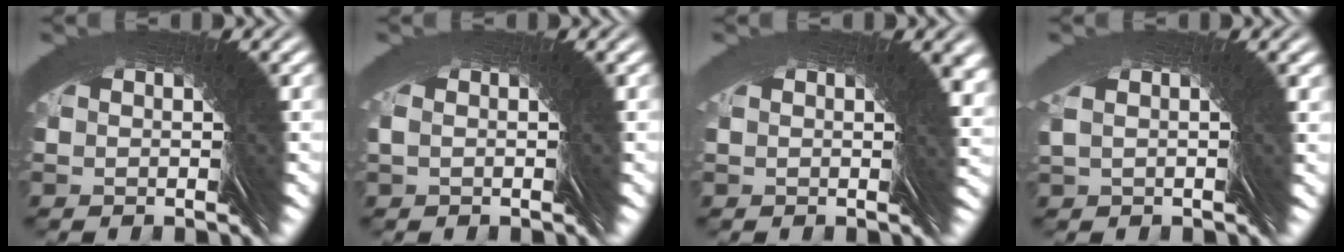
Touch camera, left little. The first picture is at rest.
{"total": 0.8, "force": [0.4, -0.6, -0.2], "torque": [0.015, 0.018, -0.001]}
{"total": 3.3, "force": [0.3, -2.7, -1.8], "torque": [0.034, 0.016, 0.003]}
{"total": 2.1, "force": [0.8, -1.8, -0.7], "torque": [0.017, 0.024, 0.006]}